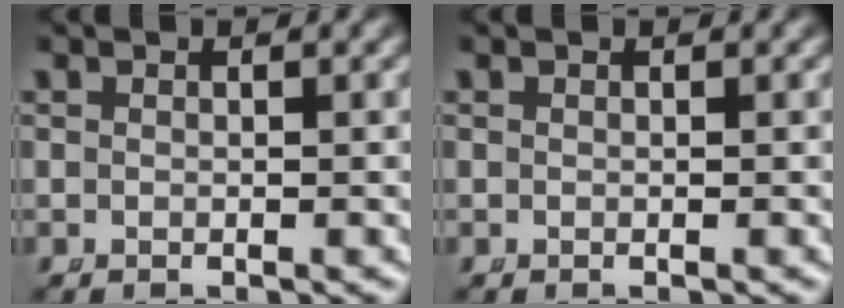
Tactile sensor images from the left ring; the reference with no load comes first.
{"total": 0.0}